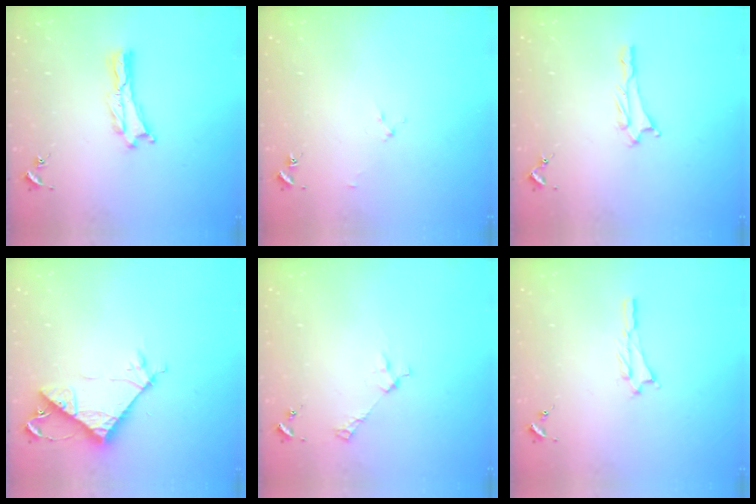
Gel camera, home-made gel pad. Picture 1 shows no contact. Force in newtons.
{"total": 1.6, "press": 1.6, "slide": 0.2}
{"total": 0.8, "press": 0.8, "slide": 0.1}
{"total": 7.7, "press": 7.7, "slide": 0.7}
{"total": 2.9, "press": 2.9, "slide": 0.2}
{"total": 0.8, "press": 0.8, "slide": 0.2}